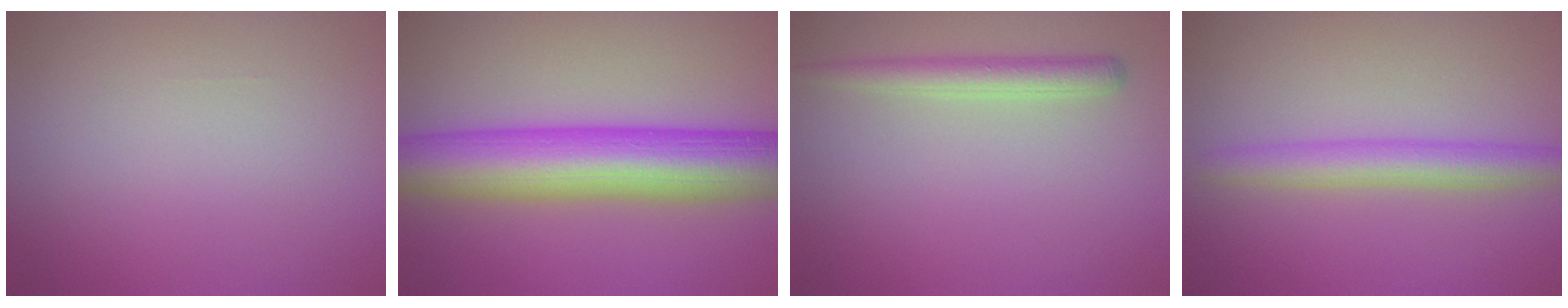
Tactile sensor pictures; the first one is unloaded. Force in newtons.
{"total": 10.2, "press": 10.2, "slide": 0.1}
{"total": 2.3, "press": 2.3, "slide": 0.2}
{"total": 3.7, "press": 3.7, "slide": 0.1}